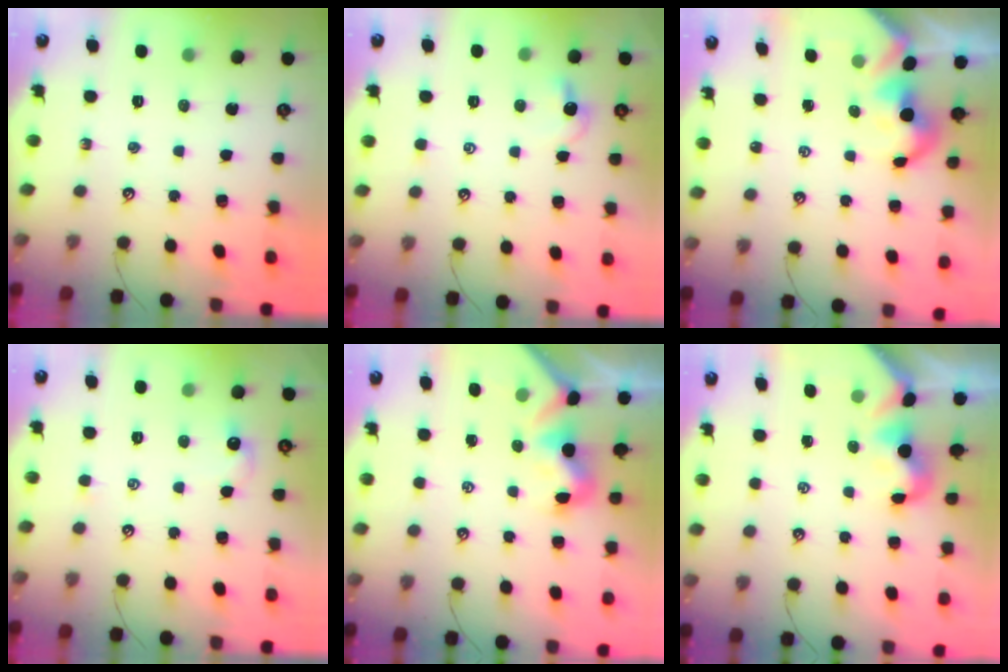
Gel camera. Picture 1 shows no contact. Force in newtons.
{"total": 0.8, "press": 0.6, "slide": 0.5}
{"total": 2.7, "press": 2.7, "slide": 0.1}
{"total": 1.6, "press": 1.5, "slide": 0.4}
{"total": 1.2, "press": 1.0, "slide": 0.6}
{"total": 1.6, "press": 1.5, "slide": 0.4}